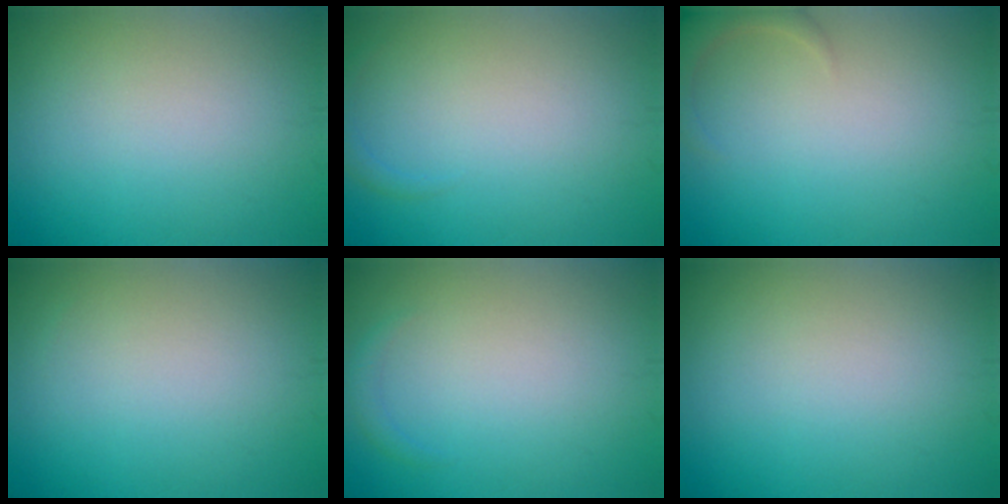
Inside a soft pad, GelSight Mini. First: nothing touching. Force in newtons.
{"total": 0.8, "press": 0.8, "slide": 0.0}
{"total": 2.6, "press": 2.6, "slide": 0.3}
{"total": 0.0}
{"total": 0.8, "press": 0.8, "slide": 0.1}
{"total": 0.0}